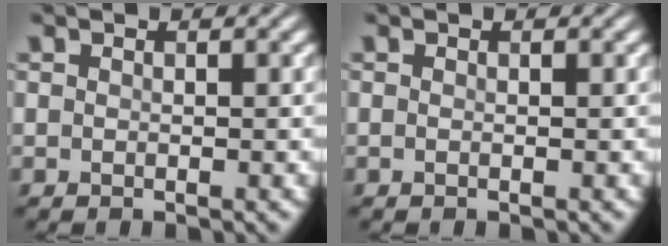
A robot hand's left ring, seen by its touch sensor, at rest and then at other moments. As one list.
[{"total": 0.0}]